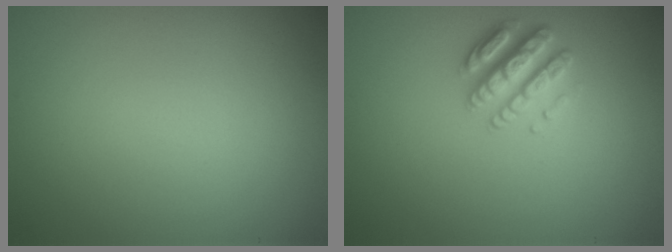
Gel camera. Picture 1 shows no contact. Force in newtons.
{"total": 2.9, "press": 2.8, "slide": 1.1}